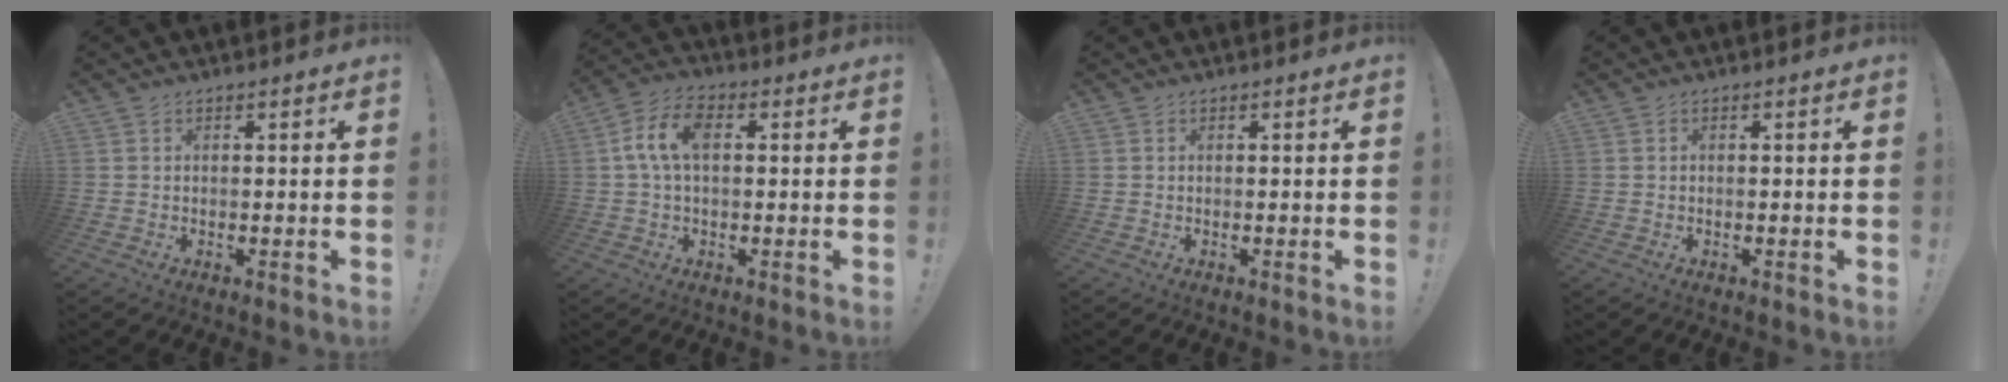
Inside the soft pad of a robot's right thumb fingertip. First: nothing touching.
{"total": 9.0, "force": [1.7, 5.2, 7.1], "torque": [-0.144, 0.013, 0.033]}
{"total": 0.0}
{"total": 0.0}